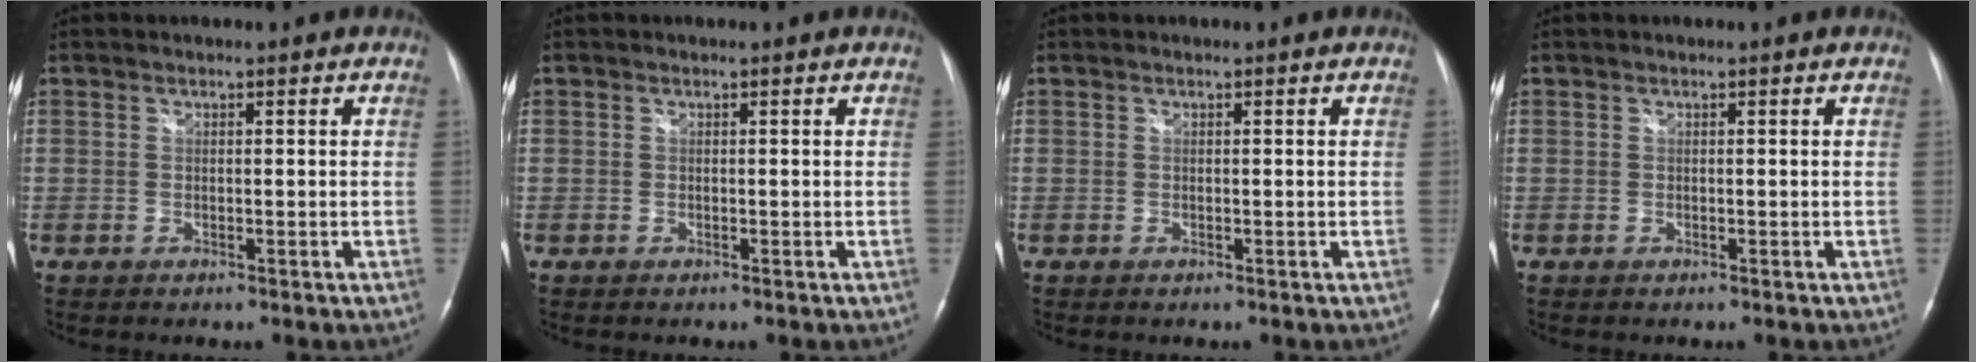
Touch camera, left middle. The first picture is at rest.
{"total": 0.0}
{"total": 0.0}
{"total": 0.0}